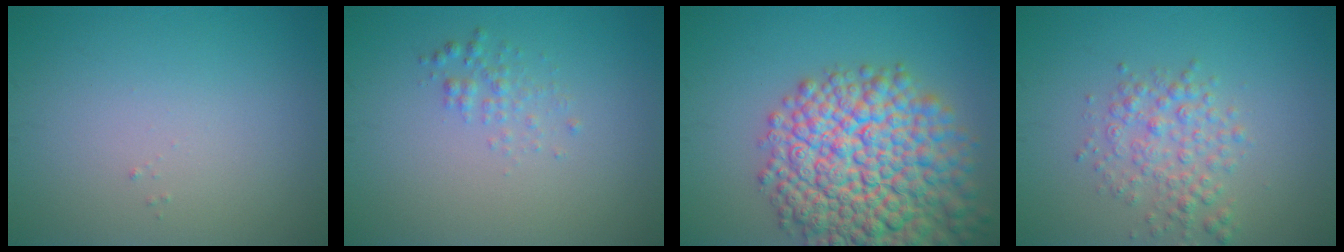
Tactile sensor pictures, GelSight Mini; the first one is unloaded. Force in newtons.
{"total": 1.3, "press": 1.3, "slide": 0.0}
{"total": 13.5, "press": 13.5, "slide": 0.6}
{"total": 3.1, "press": 3.1, "slide": 0.0}